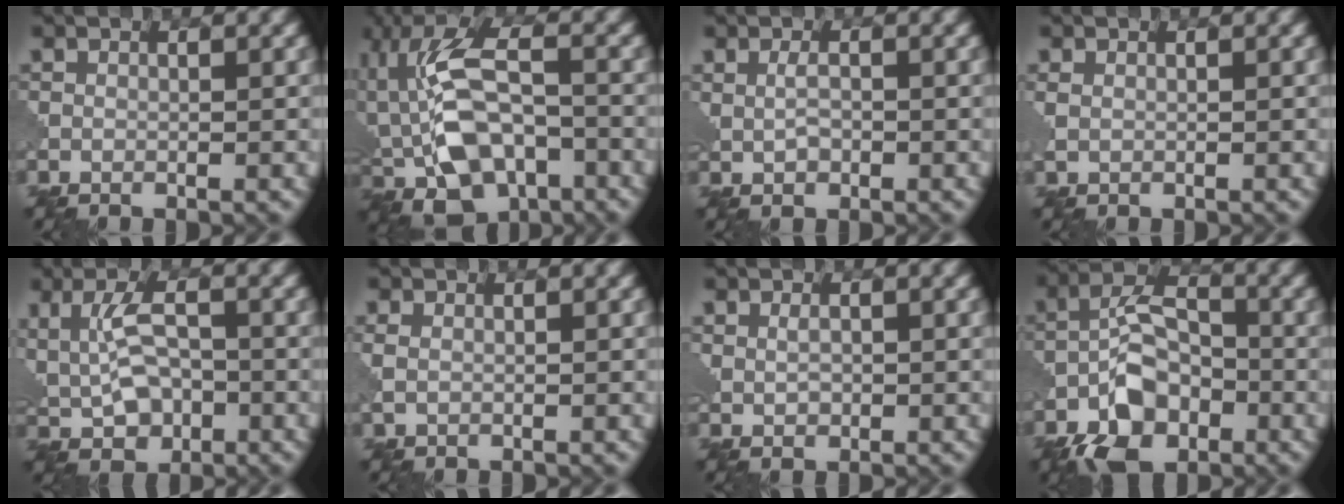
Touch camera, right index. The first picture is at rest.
{"total": 10.8, "force": [-1.7, 6.2, 8.6], "torque": [-0.158, 0.012, -0.044]}
{"total": 1.6, "force": [0.1, 1.0, 1.2], "torque": [-0.027, 0.000, 0.005]}
{"total": 1.0, "force": [0.3, 0.7, 0.6], "torque": [-0.019, 0.000, 0.010]}
{"total": 4.6, "force": [0.1, 2.7, 3.7], "torque": [-0.070, -0.002, 0.004]}
{"total": 1.2, "force": [0.2, 0.9, 0.8], "torque": [-0.020, 0.000, 0.009]}
{"total": 1.5, "force": [0.3, 1.1, 0.9], "torque": [-0.017, 0.000, 0.008]}
{"total": 7.6, "force": [-4.2, 4.0, 4.9], "torque": [-0.089, 0.006, -0.089]}